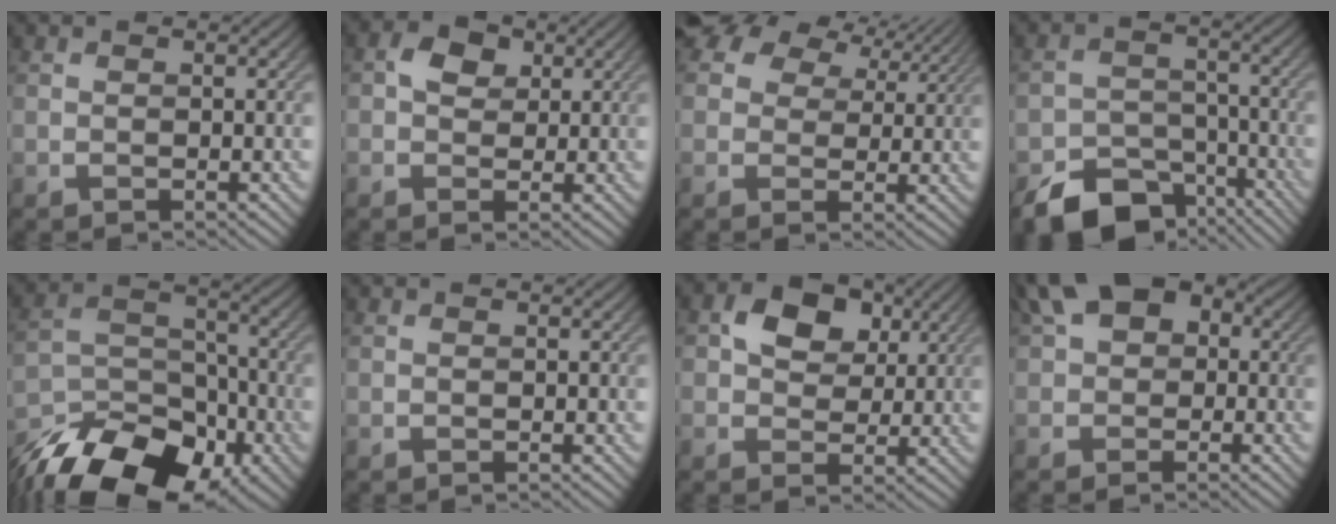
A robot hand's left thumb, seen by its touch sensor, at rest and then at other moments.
{"total": 3.1, "force": [0.7, 2.4, 1.8], "torque": [-0.034, 0.006, 0.005]}
{"total": 9.3, "force": [5.5, 5.8, 4.8], "torque": [-0.107, 0.026, 0.077]}
{"total": 9.6, "force": [-6.7, 5.5, 4.2], "torque": [-0.074, -0.021, -0.108]}
{"total": 16.1, "force": [-11.9, 8.0, 7.4], "torque": [-0.161, -0.030, -0.191]}
{"total": 0.0}
{"total": 6.3, "force": [2.2, 4.6, 3.7], "torque": [-0.066, 0.002, 0.029]}
{"total": 7.6, "force": [2.0, 5.4, 5.1], "torque": [-0.087, 0.017, 0.019]}